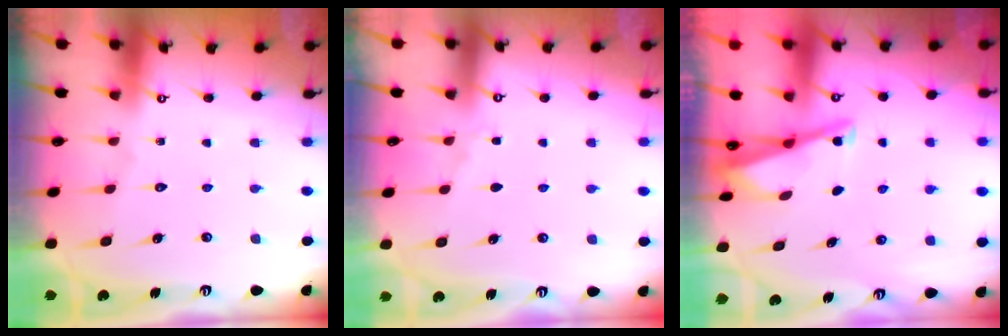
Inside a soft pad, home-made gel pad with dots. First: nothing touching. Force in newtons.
{"total": 2.8, "press": 2.8, "slide": 0.5}
{"total": 3.0, "press": 3.0, "slide": 0.3}